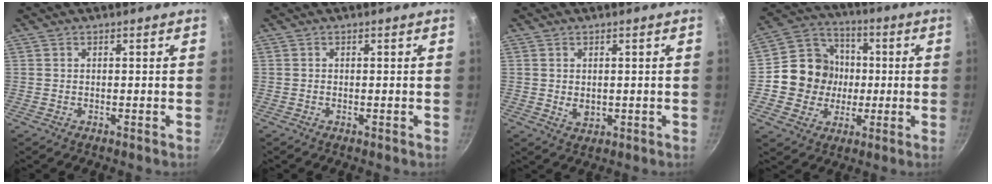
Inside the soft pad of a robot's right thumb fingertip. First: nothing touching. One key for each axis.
{"total": 0.0}
{"total": 2.6, "fx": 0.3, "fy": 2.1, "fz": 1.6, "tx": -0.024, "ty": -0.009, "tz": 0.008}
{"total": 13.6, "fx": -0.5, "fy": 12.9, "fz": 4.5, "tx": -0.043, "ty": 0.029, "tz": -0.018}